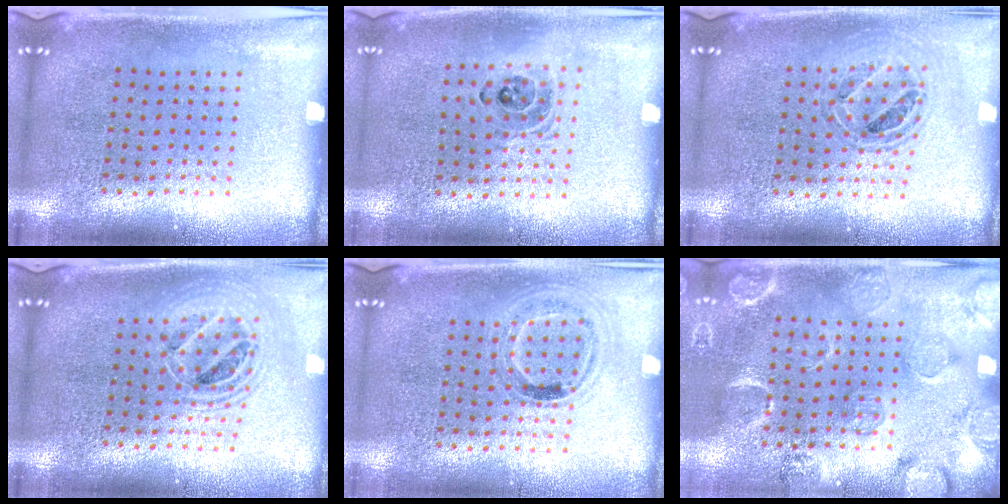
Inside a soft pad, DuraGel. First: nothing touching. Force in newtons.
{"total": 1.2, "press": 1.1, "slide": 0.6}
{"total": 0.9, "press": 0.9, "slide": 0.1}
{"total": 1.8, "press": 1.5, "slide": 1.1}
{"total": 1.0, "press": 0.9, "slide": 0.3}
{"total": 2.6, "press": 1.9, "slide": 1.8}